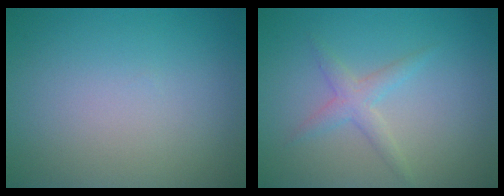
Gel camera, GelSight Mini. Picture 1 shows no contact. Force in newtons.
{"total": 2.0, "press": 2.0, "slide": 0.1}